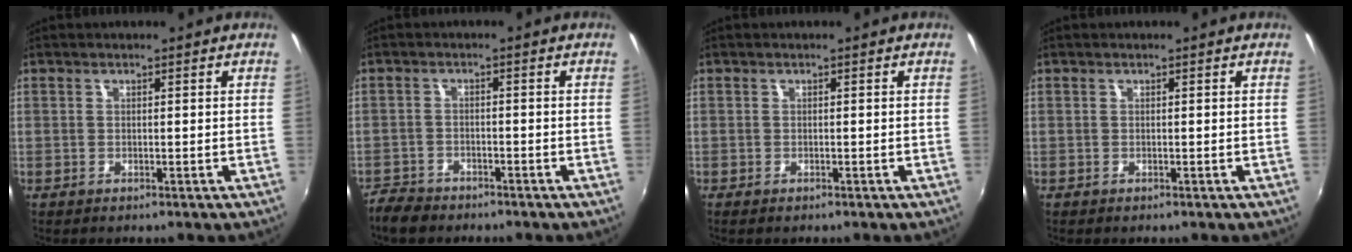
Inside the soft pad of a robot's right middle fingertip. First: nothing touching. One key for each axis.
{"total": 4.9, "fx": -4.3, "fy": 2.1, "fz": 1.1, "tx": -0.041, "ty": -0.005, "tz": -0.082}
{"total": 0.5, "fx": -0.4, "fy": 0.1, "fz": 0.3, "tx": -0.008, "ty": -0.001, "tz": -0.007}
{"total": 0.0}